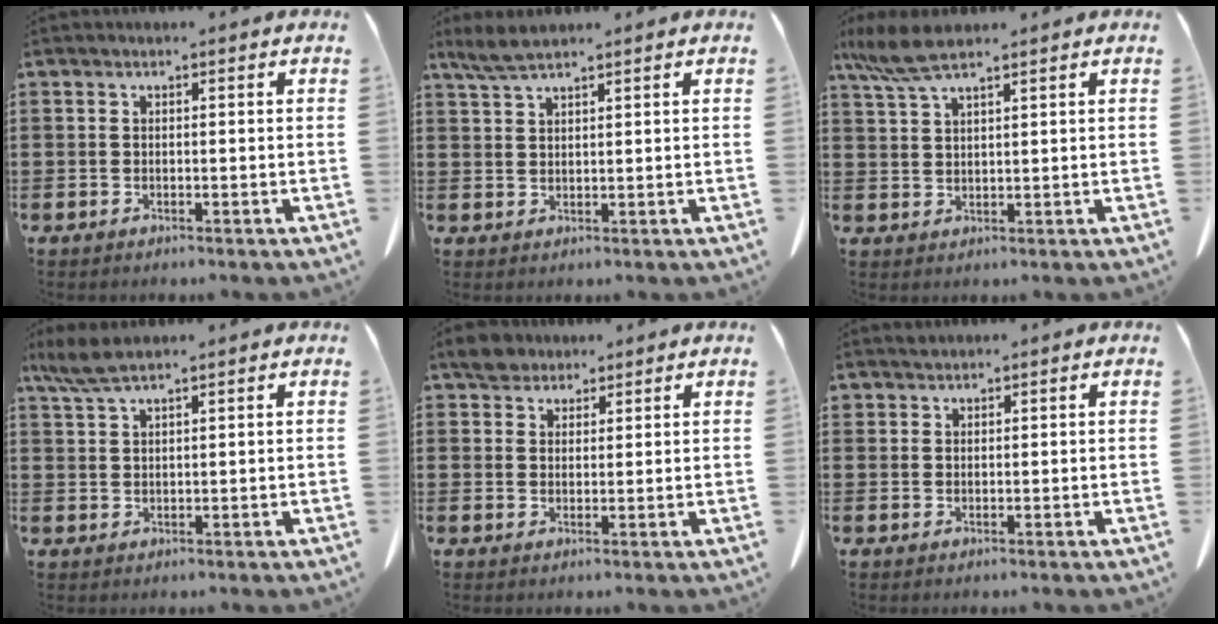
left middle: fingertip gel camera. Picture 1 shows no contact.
{"total": 3.2, "force": [2.5, 0.4, 2.0], "torque": [-0.046, 0.001, 0.048]}
{"total": 5.9, "force": [4.2, 1.0, 3.9], "torque": [-0.093, -0.005, 0.077]}
{"total": 4.1, "force": [3.1, 0.5, 2.7], "torque": [-0.060, -0.001, 0.058]}
{"total": 3.6, "force": [3.1, 1.6, 0.8], "torque": [-0.019, 0.001, 0.060]}
{"total": 0.9, "force": [0.9, 0.2, 0.0], "torque": [-0.002, -0.001, 0.019]}